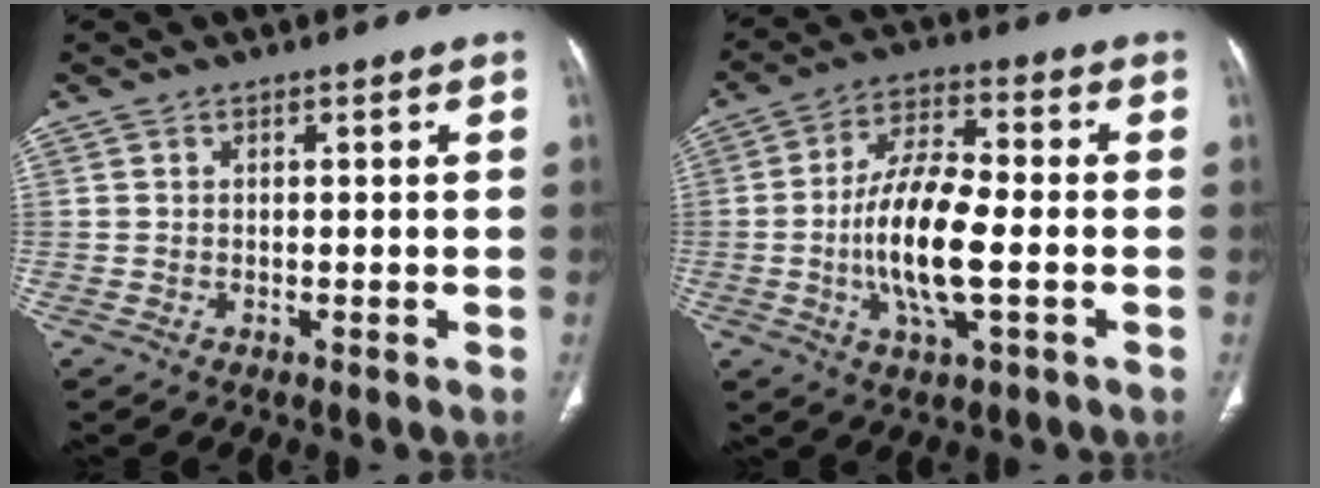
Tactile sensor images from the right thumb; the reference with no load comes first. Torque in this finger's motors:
{"motor_torque": [-0.59, 0.69, 0.62, 0.79, 0.09]}